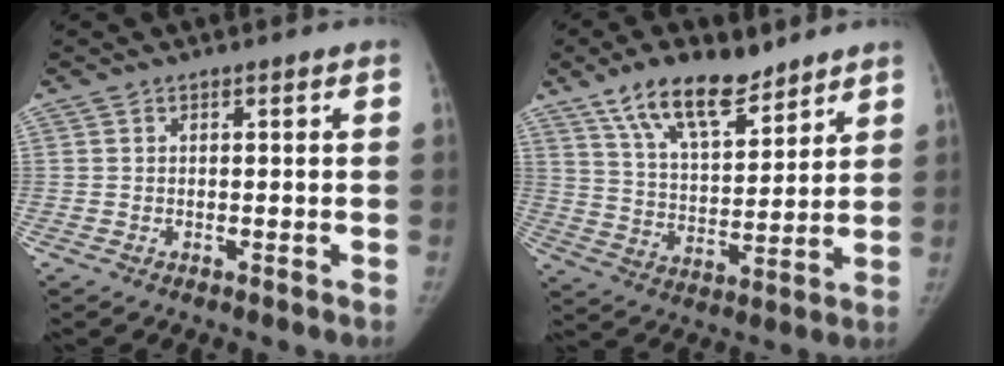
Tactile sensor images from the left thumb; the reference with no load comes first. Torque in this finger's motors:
{"motor_torque": [0.27, -0.07, 1.22, -1.17, 0.15]}